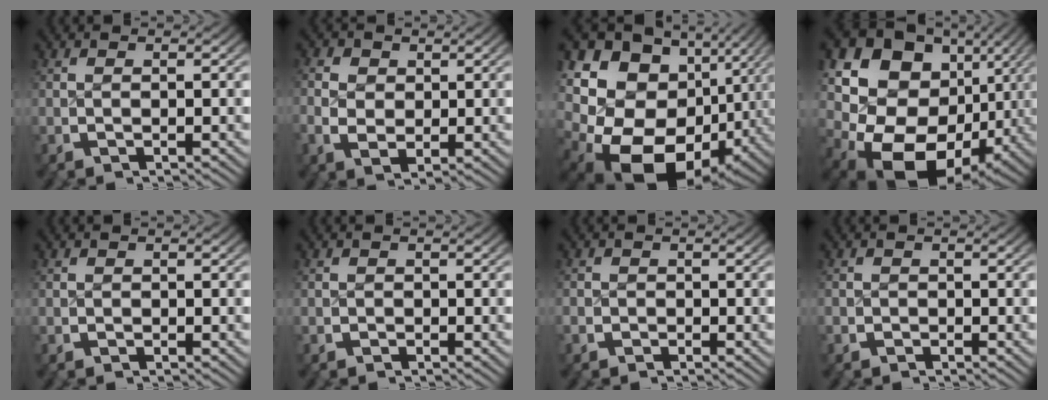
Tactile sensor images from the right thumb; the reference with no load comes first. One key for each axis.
{"total": 3.6, "fx": -0.2, "fy": 3.0, "fz": 2.0, "tx": -0.044, "ty": -0.015, "tz": 0.000}
{"total": 22.0, "fx": -2.6, "fy": 16.4, "fz": 14.4, "tx": -0.275, "ty": -0.065, "tz": -0.020}
{"total": 20.7, "fx": -0.9, "fy": 15.9, "fz": 13.2, "tx": -0.272, "ty": -0.059, "tz": 0.004}
{"total": 0.0}
{"total": 0.7, "fx": -0.5, "fy": 0.3, "fz": -0.4, "tx": 0.006, "ty": 0.003, "tz": -0.012}
{"total": 1.2, "fx": -0.9, "fy": 0.8, "fz": -0.2, "tx": 0.002, "ty": 0.001, "tz": -0.019}
{"total": 1.0, "fx": -0.7, "fy": 0.6, "fz": -0.4, "tx": 0.005, "ty": 0.001, "tz": -0.015}